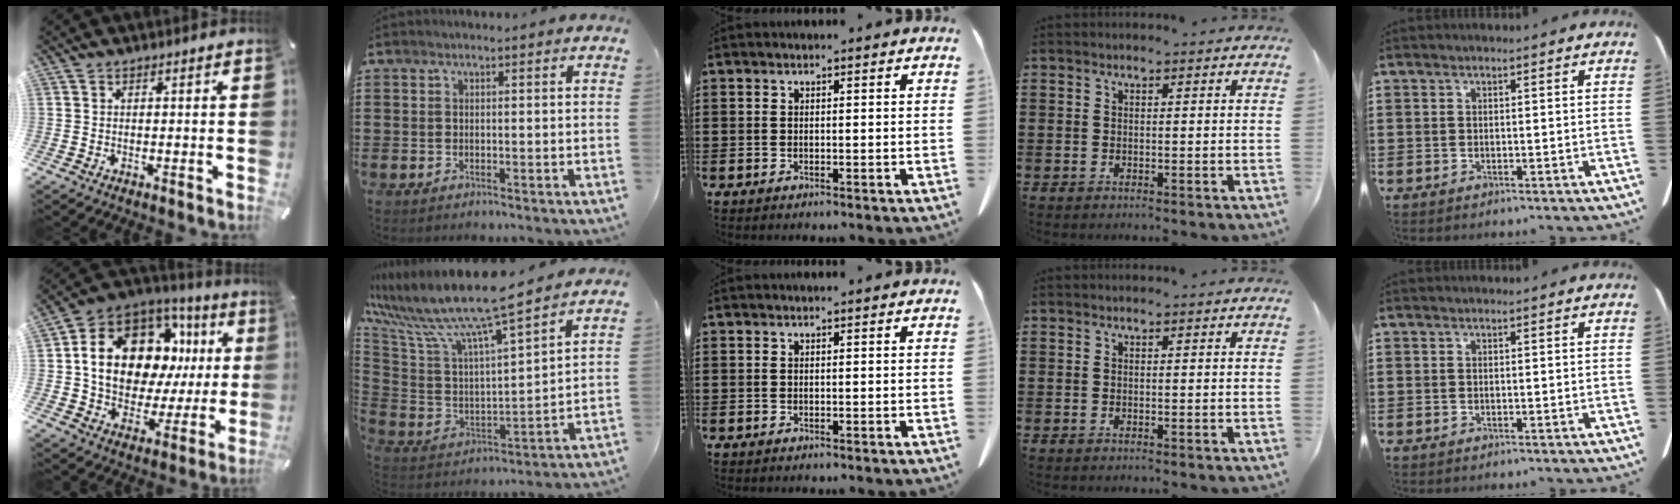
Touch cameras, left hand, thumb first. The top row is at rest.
{"thumb": {"total": 19.0, "force": [5.6, 13.4, 12.2], "torque": [-0.225, -0.039, 0.098]}, "index": {"total": 12.0, "force": [9.8, 0.5, 7.0], "torque": [-0.173, -0.069, 0.163]}}